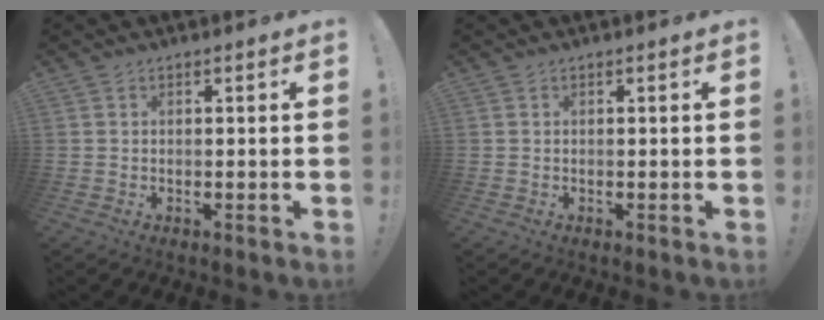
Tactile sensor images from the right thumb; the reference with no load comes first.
{"total": 0.0}